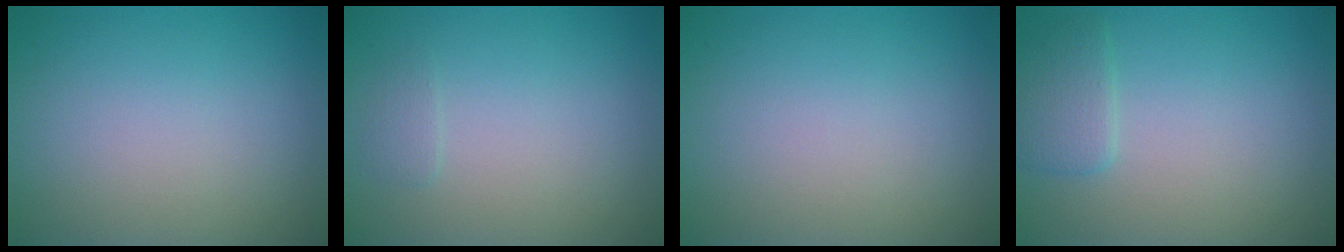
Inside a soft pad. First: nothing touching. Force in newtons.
{"total": 0.7, "press": 0.7, "slide": 0.2}
{"total": 0.0}
{"total": 1.9, "press": 1.9, "slide": 0.1}